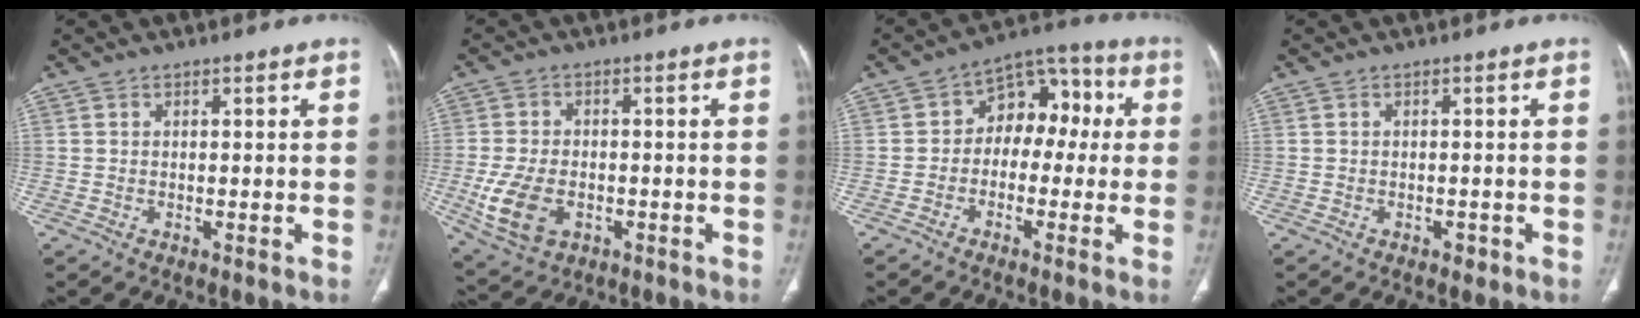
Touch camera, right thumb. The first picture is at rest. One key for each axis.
{"total": 9.5, "fx": -2.5, "fy": 6.3, "fz": 6.7, "tx": -0.134, "ty": 0.003, "tz": -0.037}
{"total": 10.3, "fx": 0.1, "fy": 7.4, "fz": 7.2, "tx": -0.054, "ty": 0.044, "tz": -0.017}
{"total": 1.2, "fx": -0.6, "fy": 0.8, "fz": 0.6, "tx": -0.004, "ty": 0.002, "tz": -0.008}